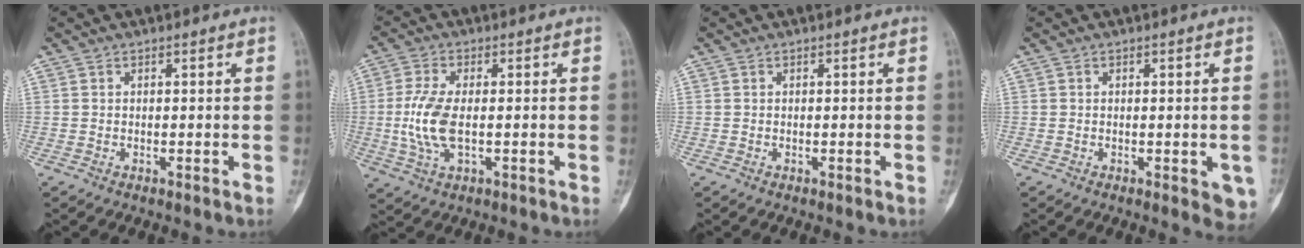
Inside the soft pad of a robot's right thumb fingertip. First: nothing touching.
{"total": 8.6, "force": [-0.9, 4.0, 7.6], "torque": [-0.178, -0.002, -0.017]}
{"total": 0.0}
{"total": 4.7, "force": [-1.5, 2.1, 4.0], "torque": [-0.021, -0.005, -0.017]}